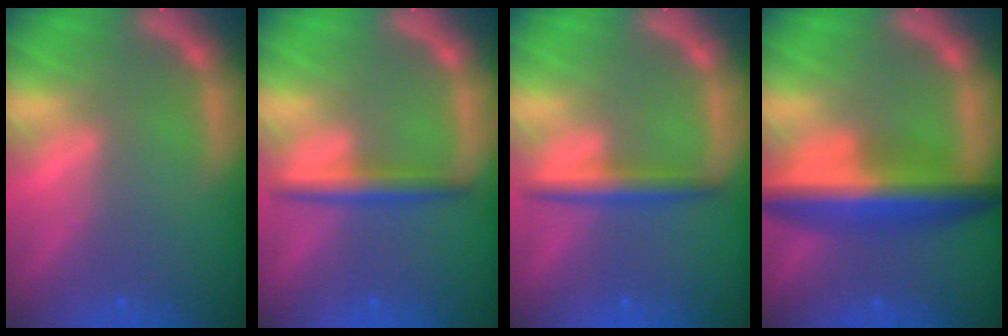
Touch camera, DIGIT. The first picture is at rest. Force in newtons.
{"total": 3.0}
{"total": 3.0}
{"total": 8.0}